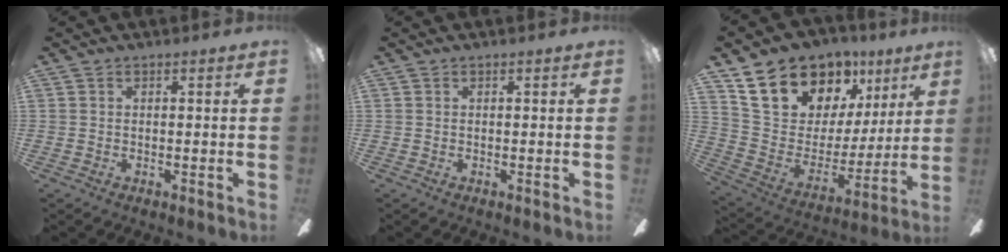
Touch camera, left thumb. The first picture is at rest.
{"total": 0.0}
{"total": 20.2, "force": [13.2, 13.0, 8.1], "torque": [-0.143, -0.069, 0.256]}